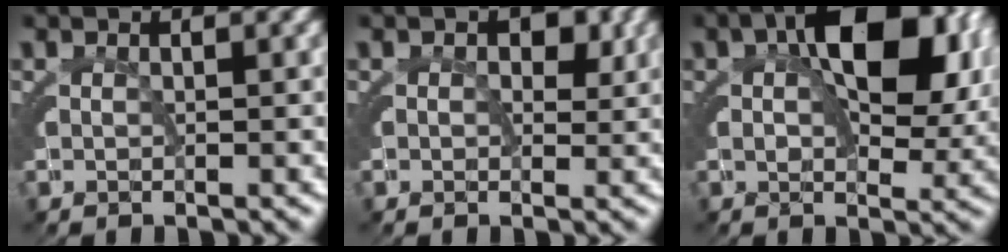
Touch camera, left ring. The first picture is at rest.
{"total": 1.6, "force": [0.3, 1.1, 1.1], "torque": [-0.005, -0.002, 0.001]}
{"total": 9.0, "force": [1.7, 4.3, 7.7], "torque": [-0.124, -0.010, 0.030]}